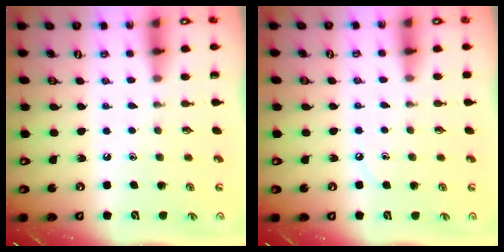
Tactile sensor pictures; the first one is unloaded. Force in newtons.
{"total": 3.5, "press": 3.5, "slide": 0.5}